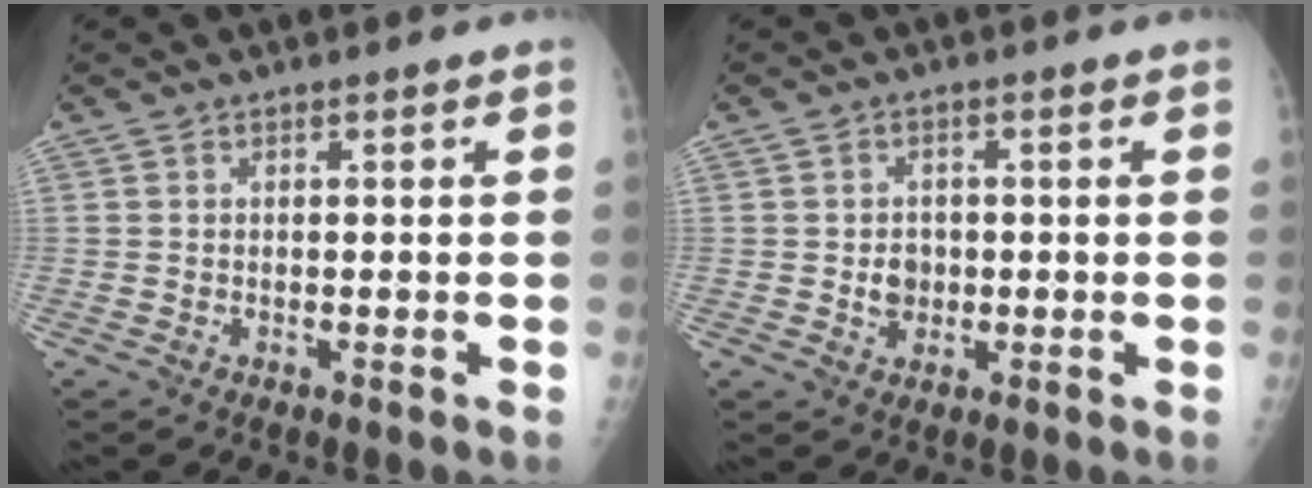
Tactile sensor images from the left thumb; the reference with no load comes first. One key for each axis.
{"total": 3.4, "fx": -0.3, "fy": 2.9, "fz": 1.7, "tx": -0.011, "ty": 0.004, "tz": -0.003}